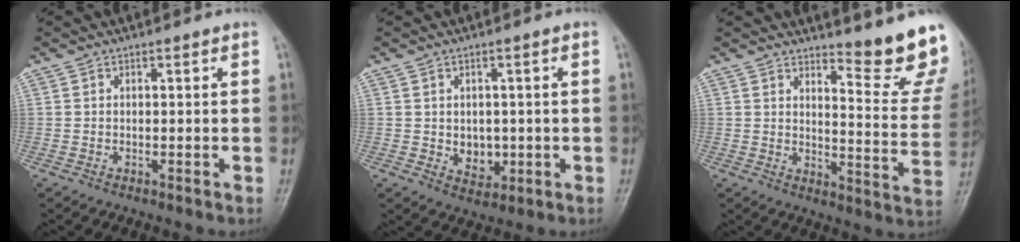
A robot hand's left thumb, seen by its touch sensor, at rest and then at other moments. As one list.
[{"total": 4.7, "force": [-0.3, 3.7, 3.0], "torque": [-0.022, -0.004, 0.006]}, {"total": 13.2, "force": [11.1, 1.3, 7.1], "torque": [-0.067, -0.129, 0.136]}]